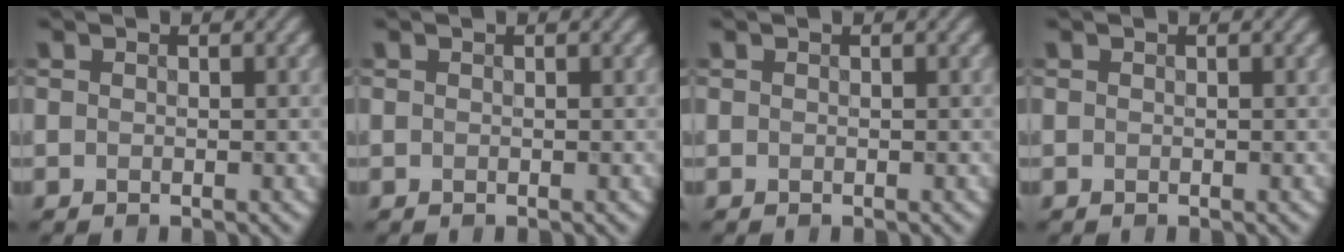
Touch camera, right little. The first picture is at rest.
{"total": 0.0}
{"total": 0.0}
{"total": 0.0}